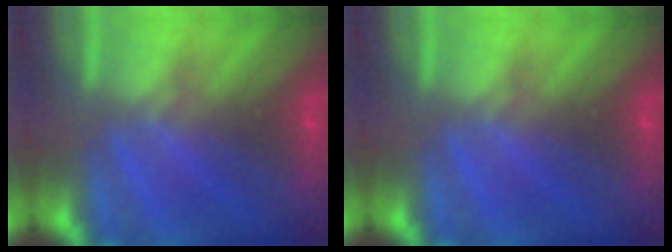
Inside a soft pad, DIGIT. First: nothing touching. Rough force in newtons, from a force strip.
{"total": 0.0}